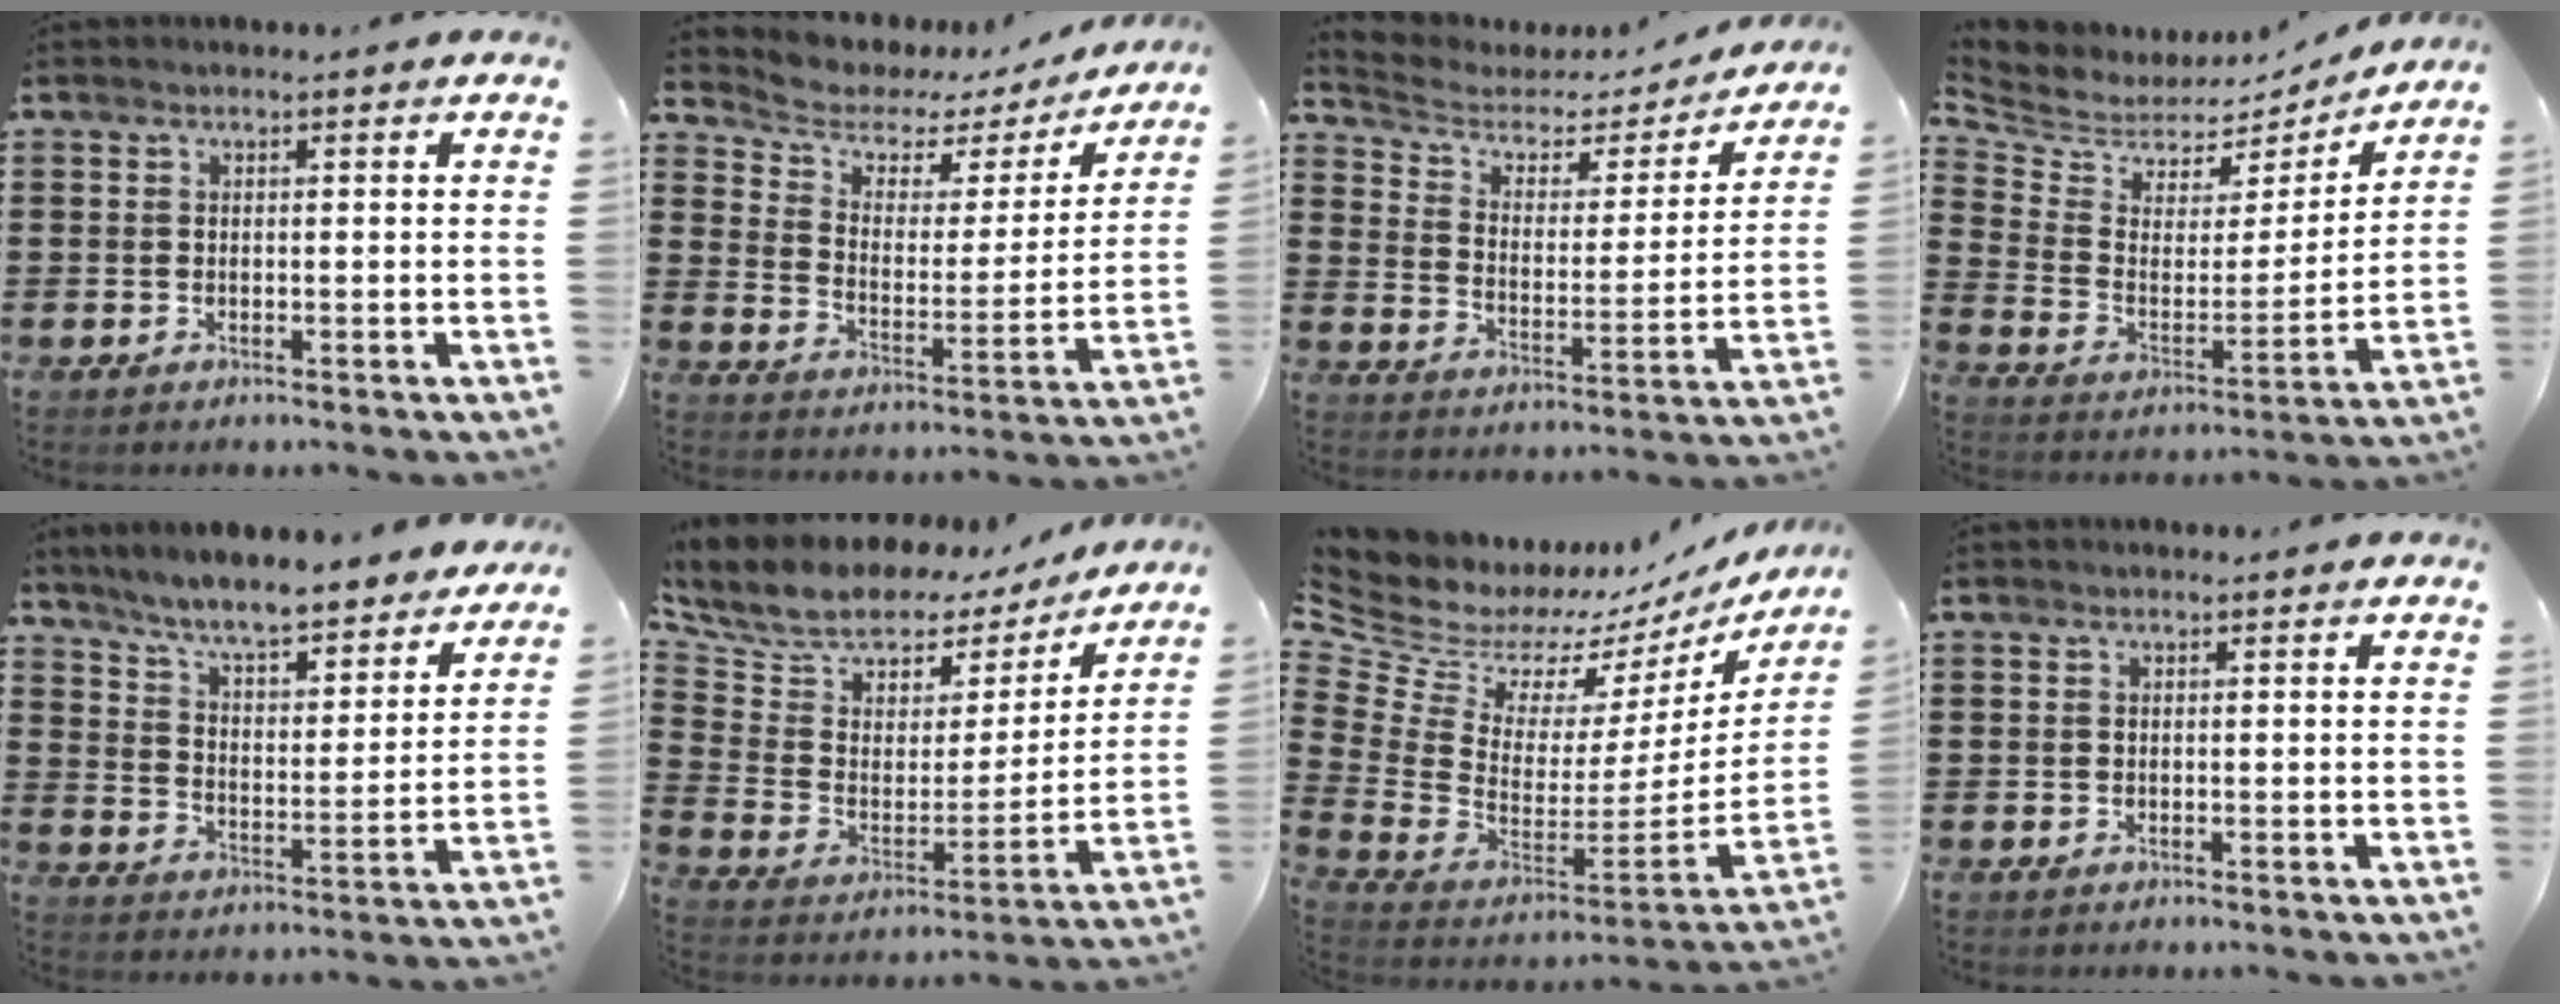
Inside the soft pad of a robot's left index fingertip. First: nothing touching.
{"total": 4.6, "force": [3.5, 2.9, 1.0], "torque": [-0.051, -0.021, 0.053]}
{"total": 3.5, "force": [2.7, 2.0, 1.1], "torque": [-0.045, -0.018, 0.036]}
{"total": 4.9, "force": [4.5, 2.0, 0.1], "torque": [-0.040, -0.040, 0.073]}
{"total": 6.8, "force": [6.3, 0.0, 2.5], "torque": [-0.075, -0.045, 0.106]}
{"total": 8.2, "force": [6.4, 4.6, 2.3], "torque": [-0.082, -0.041, 0.108]}
{"total": 7.4, "force": [5.9, 4.2, 1.5], "torque": [-0.101, -0.072, 0.096]}
{"total": 0.0}